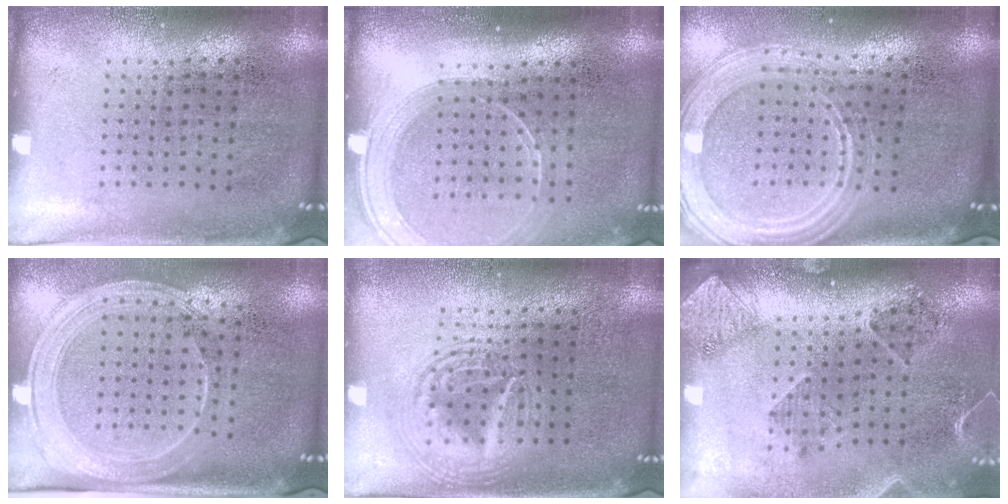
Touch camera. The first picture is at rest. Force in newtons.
{"total": 1.9, "press": 1.8, "slide": 0.8}
{"total": 2.4, "press": 2.0, "slide": 1.3}
{"total": 2.1, "press": 1.8, "slide": 1.1}
{"total": 2.8, "press": 2.8, "slide": 0.3}
{"total": 1.6, "press": 1.5, "slide": 0.4}